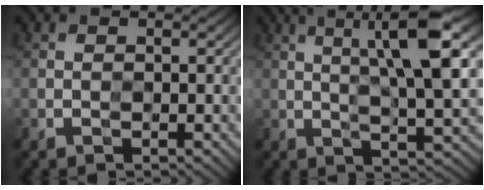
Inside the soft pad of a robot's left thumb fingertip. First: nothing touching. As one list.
[{"total": 11.7, "force": [3.7, 2.4, 10.8], "torque": [-0.173, 0.003, 0.066]}]